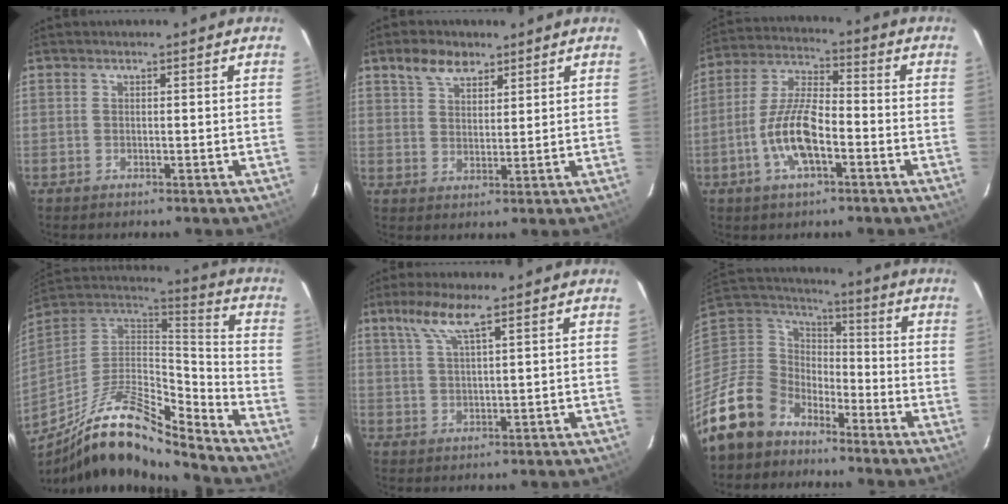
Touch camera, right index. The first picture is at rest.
{"total": 5.9, "force": [4.1, 3.2, 2.8], "torque": [-0.049, 0.014, 0.074]}
{"total": 11.3, "force": [-4.1, 4.0, 9.8], "torque": [-0.206, 0.003, -0.079]}
{"total": 19.4, "force": [-13.8, 4.3, 12.8], "torque": [-0.245, -0.018, -0.260]}
{"total": 5.7, "force": [3.6, 0.4, 4.3], "torque": [-0.088, 0.008, 0.073]}
{"total": 14.3, "force": [-10.4, 9.3, 3.4], "torque": [-0.108, 0.029, -0.193]}